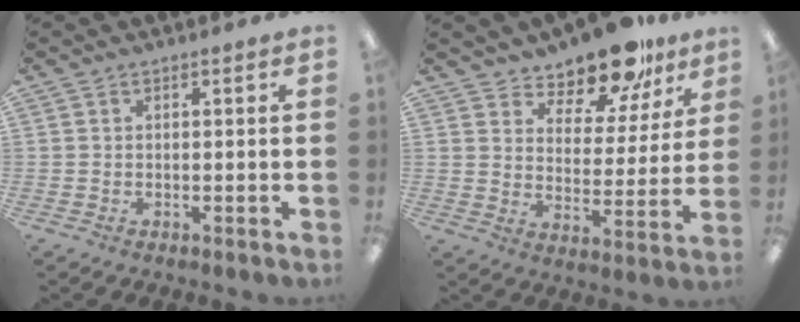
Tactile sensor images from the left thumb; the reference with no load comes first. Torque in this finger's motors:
{"motor_torque": [0.25, 0.22, 0.03, -0.01, 0.05]}